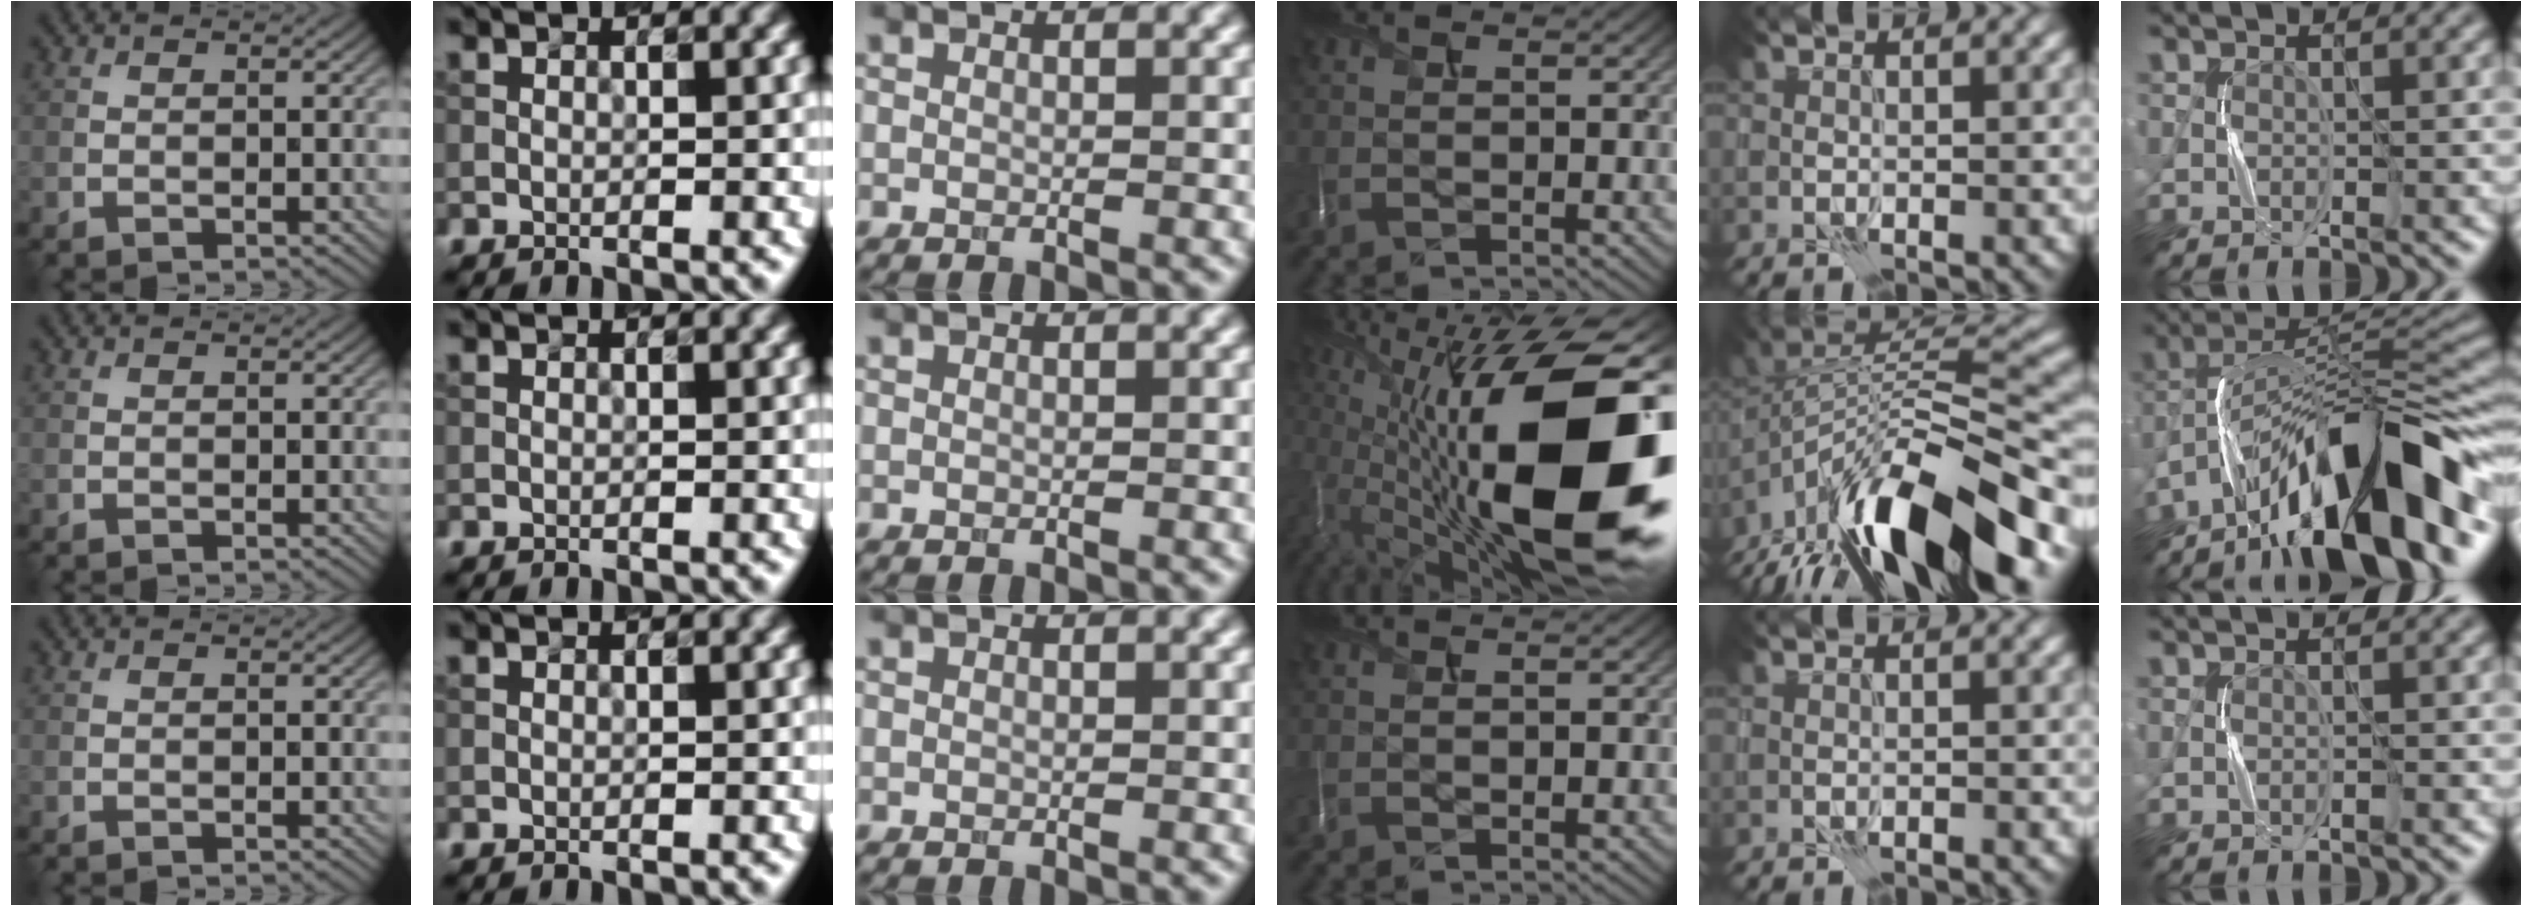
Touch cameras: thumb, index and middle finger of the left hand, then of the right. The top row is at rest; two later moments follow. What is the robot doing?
{"motion": "press", "object": "grip strengthener"}